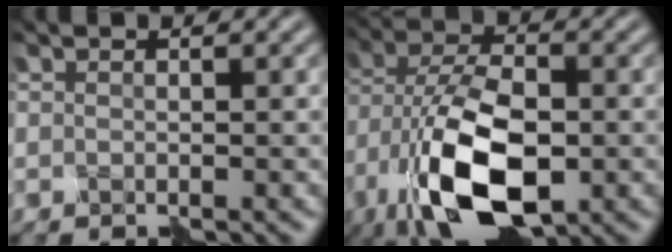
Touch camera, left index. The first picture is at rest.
{"total": 11.3, "force": [-5.0, 5.3, 8.6], "torque": [-0.185, -0.008, -0.095]}